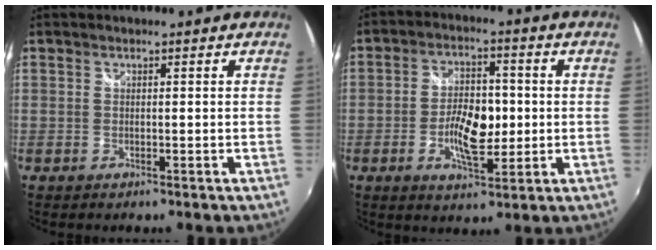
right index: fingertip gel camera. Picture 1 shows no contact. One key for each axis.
{"total": 8.9, "fx": -1.5, "fy": 4.2, "fz": 7.7, "tx": -0.146, "ty": 0.003, "tz": -0.025}